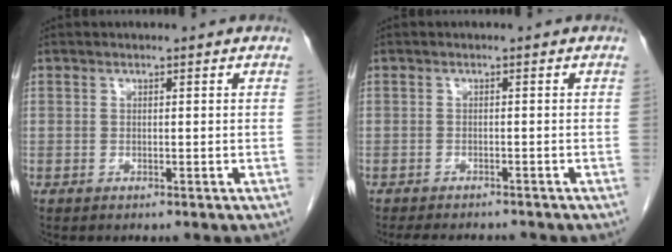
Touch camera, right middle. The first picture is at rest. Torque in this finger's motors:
{"motor_torque": [0.04, -0.03, 0.01, 0.00]}